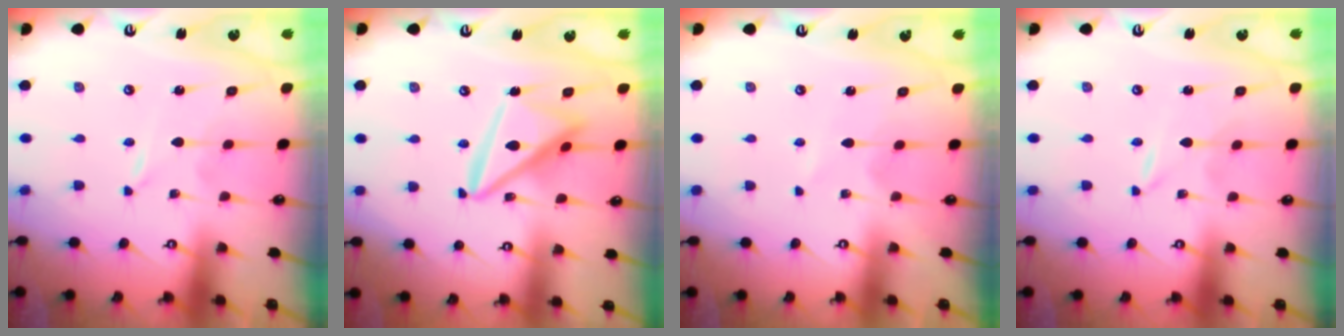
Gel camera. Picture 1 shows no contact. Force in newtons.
{"total": 15.0, "press": 14.9, "slide": 1.6}
{"total": 0.6, "press": 0.6, "slide": 0.2}
{"total": 0.0}